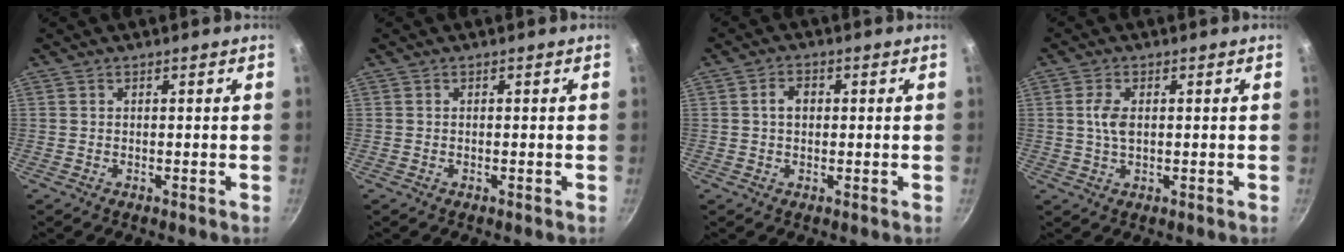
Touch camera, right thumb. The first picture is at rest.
{"total": 0.0}
{"total": 3.2, "force": [0.3, 2.3, 2.1], "torque": [-0.021, 0.009, 0.004]}
{"total": 3.9, "force": [0.5, 2.1, 3.3], "torque": [-0.065, 0.003, 0.009]}